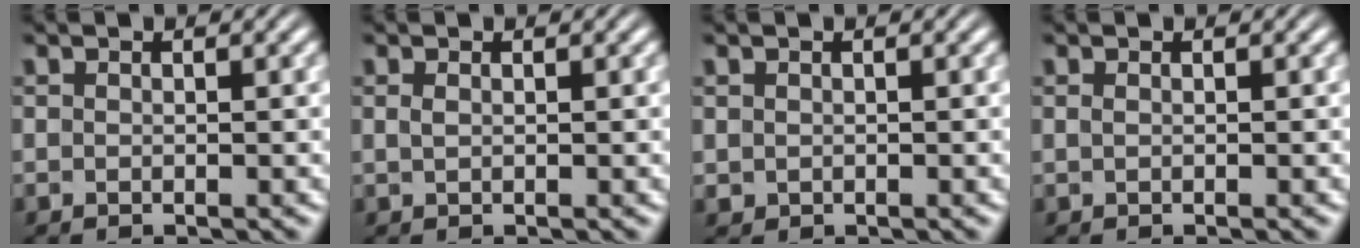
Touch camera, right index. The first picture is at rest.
{"total": 0.6, "force": [0.4, -0.3, 0.3], "torque": [-0.008, -0.005, 0.013]}
{"total": 1.1, "force": [0.2, 1.0, 0.3], "torque": [-0.019, -0.011, 0.012]}
{"total": 0.5, "force": [0.0, -0.4, 0.3], "torque": [-0.002, -0.001, 0.005]}